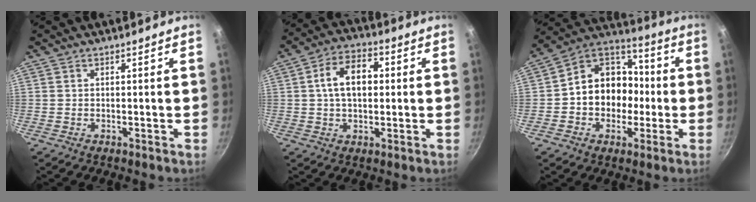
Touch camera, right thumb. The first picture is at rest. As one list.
[{"total": 9.9, "force": [1.1, 6.4, 7.6], "torque": [-0.102, 0.022, 0.010]}, {"total": 15.0, "force": [-1.6, 12.4, 8.2], "torque": [-0.084, 0.048, -0.040]}]